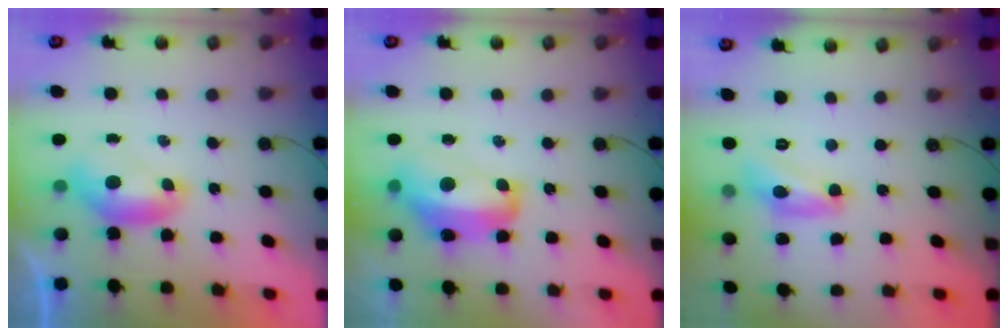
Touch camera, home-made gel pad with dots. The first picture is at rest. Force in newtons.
{"total": 8.9, "press": 8.9, "slide": 0.9}
{"total": 9.8, "press": 9.8, "slide": 0.7}